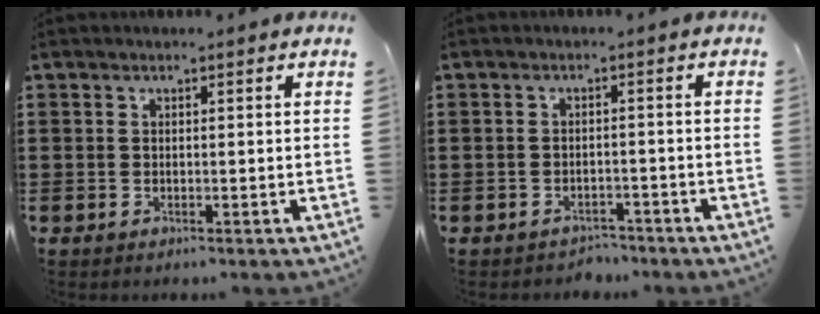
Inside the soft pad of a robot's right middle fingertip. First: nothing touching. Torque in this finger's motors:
{"motor_torque": [-0.22, 0.01, 0.03, 0.00]}